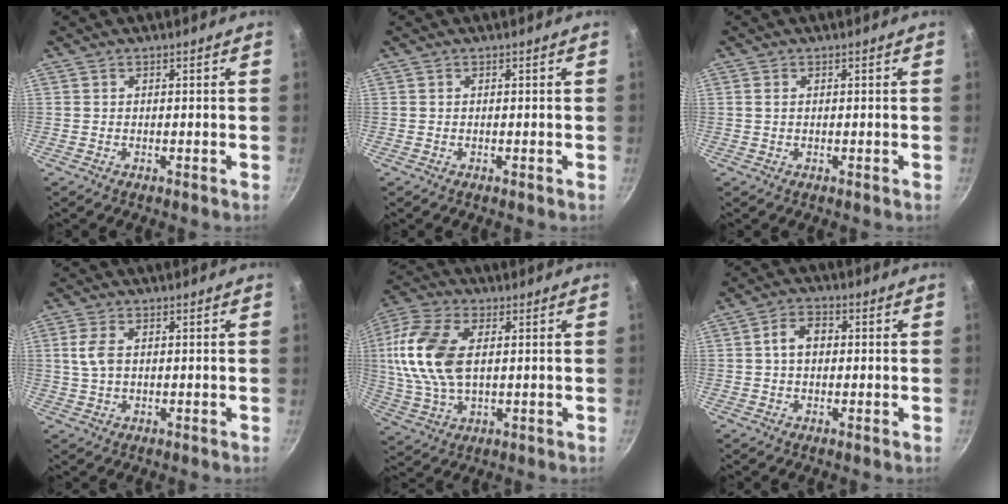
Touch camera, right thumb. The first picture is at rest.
{"total": 0.0}
{"total": 1.0, "force": [0.3, 0.6, 0.7], "torque": [-0.014, 0.002, 0.004]}
{"total": 4.5, "force": [0.8, 2.7, 3.5], "torque": [-0.075, 0.003, 0.016]}
{"total": 15.8, "force": [2.4, 9.1, 12.7], "torque": [-0.257, 0.006, 0.042]}
{"total": 5.2, "force": [0.5, 3.7, 3.6], "torque": [-0.047, 0.015, 0.000]}